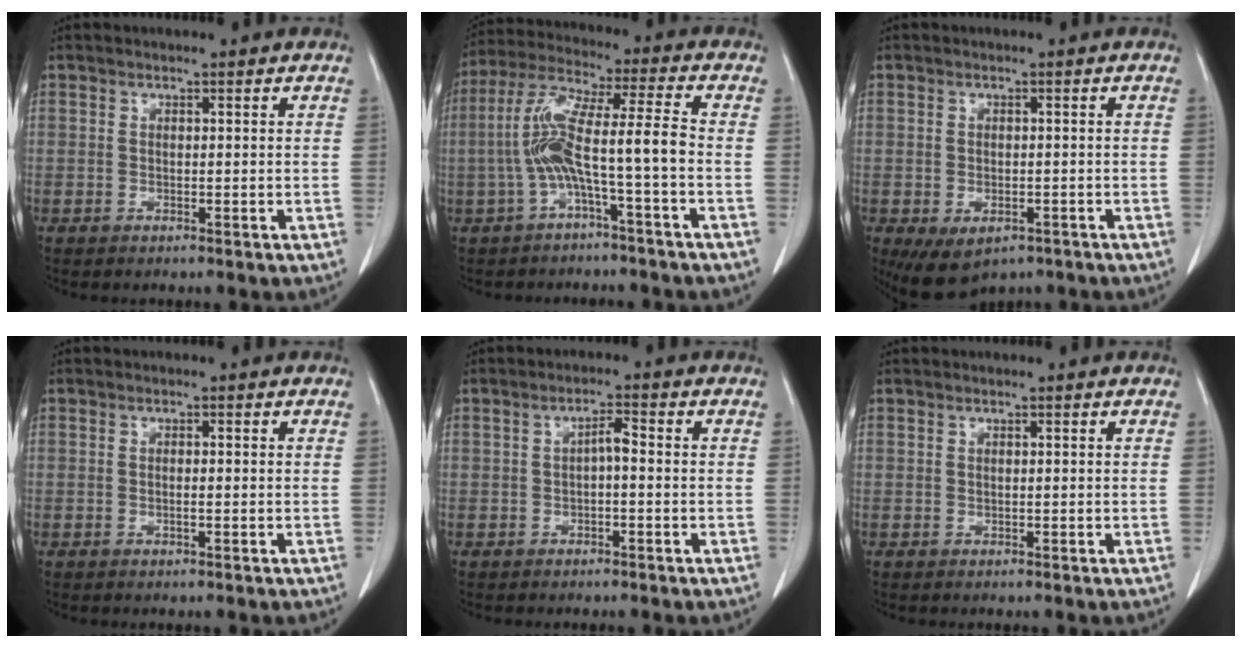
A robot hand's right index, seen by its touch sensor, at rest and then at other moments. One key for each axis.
{"total": 9.9, "fx": -2.6, "fy": -0.1, "fz": 9.5, "tx": -0.192, "ty": 0.031, "tz": -0.052}
{"total": 6.7, "fx": -4.0, "fy": 3.8, "fz": 3.7, "tx": -0.058, "ty": -0.004, "tz": -0.054}
{"total": 0.8, "fx": -0.2, "fy": 0.1, "fz": 0.7, "tx": -0.016, "ty": 0.000, "tz": -0.002}
{"total": 2.3, "fx": -0.2, "fy": 0.7, "fz": 2.2, "tx": -0.039, "ty": 0.011, "tz": -0.002}
{"total": 0.0}